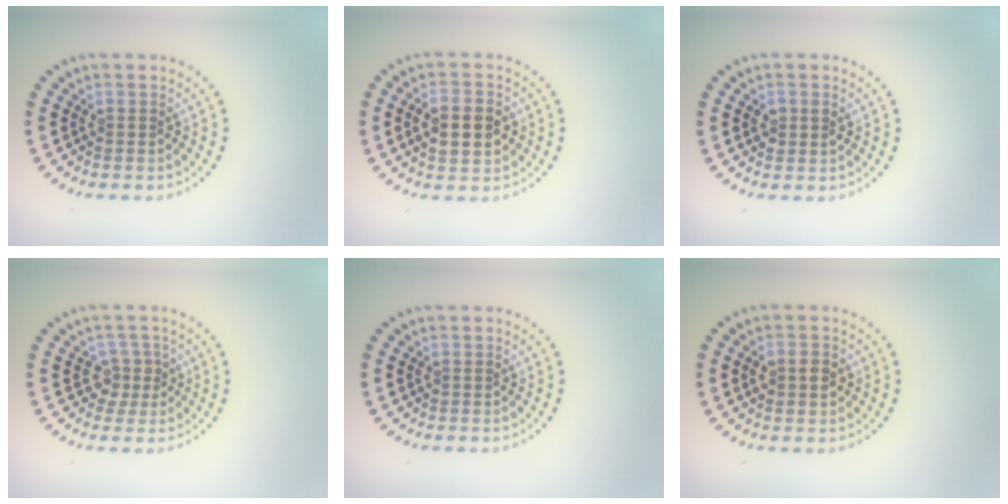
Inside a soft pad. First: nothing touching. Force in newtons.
{"total": 4.7, "press": 4.7, "slide": 0.3}
{"total": 1.4, "press": 1.3, "slide": 0.2}
{"total": 1.9, "press": 1.5, "slide": 1.1}
{"total": 0.0}
{"total": 1.9, "press": 1.9, "slide": 0.0}